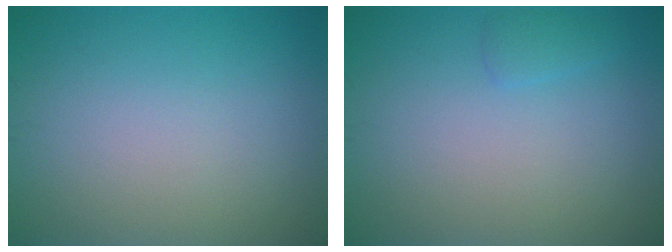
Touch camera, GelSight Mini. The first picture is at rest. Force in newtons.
{"total": 0.9, "press": 0.9, "slide": 0.1}